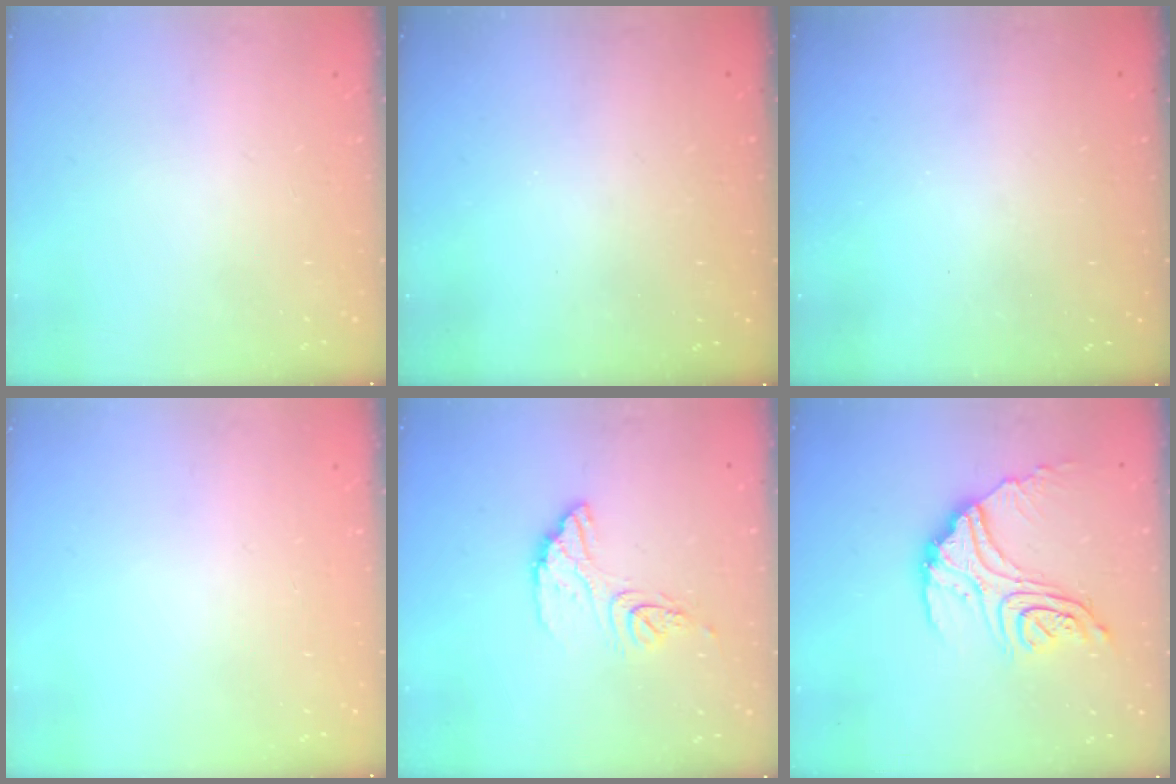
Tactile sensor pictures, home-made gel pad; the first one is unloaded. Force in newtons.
{"total": 3.0, "press": 3.0, "slide": 0.1}
{"total": 2.9, "press": 2.9, "slide": 0.3}
{"total": 0.0}
{"total": 11.5, "press": 11.4, "slide": 1.0}
{"total": 18.5, "press": 18.5, "slide": 1.6}